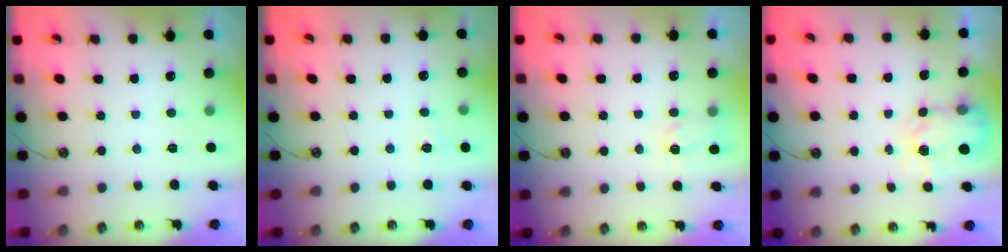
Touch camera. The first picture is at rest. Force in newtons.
{"total": 4.8, "press": 4.7, "slide": 0.5}
{"total": 4.1, "press": 4.1, "slide": 0.5}
{"total": 4.5, "press": 4.5, "slide": 0.4}